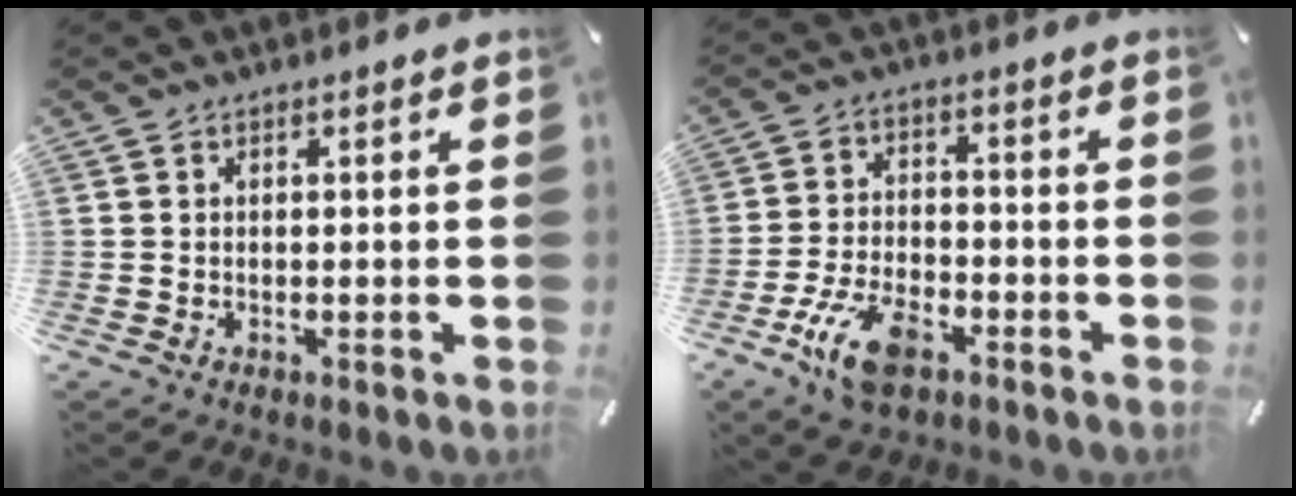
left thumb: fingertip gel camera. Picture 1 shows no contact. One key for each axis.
{"total": 10.3, "fx": -5.7, "fy": 5.2, "fz": 6.8, "tx": -0.143, "ty": 0.022, "tz": -0.106}